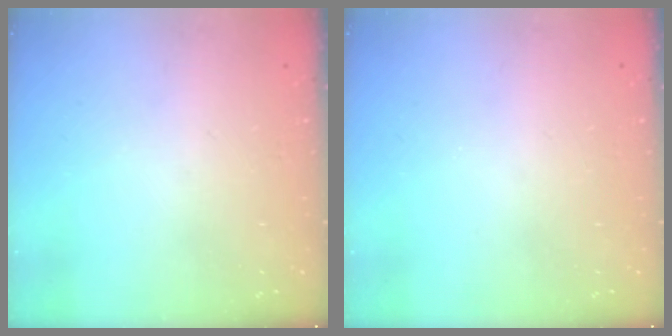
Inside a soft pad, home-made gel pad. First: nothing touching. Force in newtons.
{"total": 0.0}